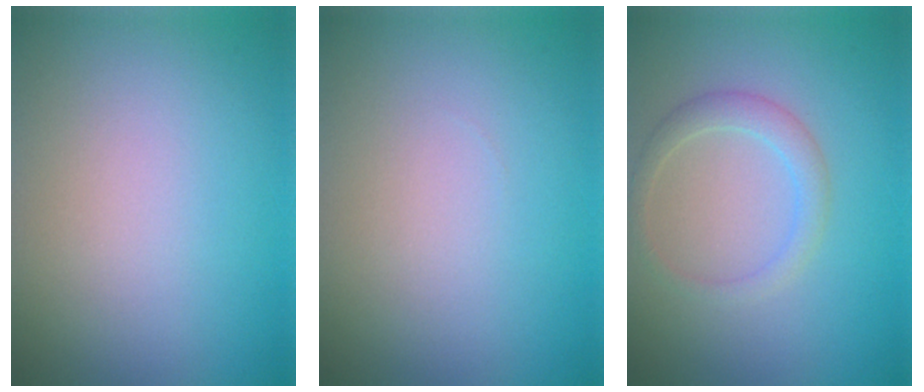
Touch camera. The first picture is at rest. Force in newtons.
{"total": 0.0}
{"total": 2.0, "press": 2.0, "slide": 0.1}